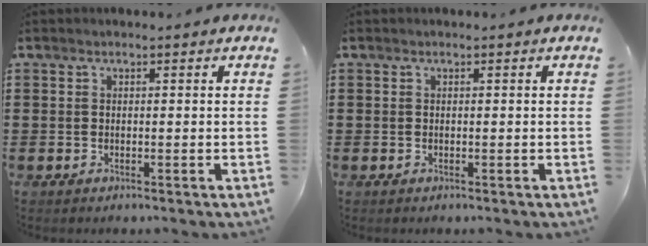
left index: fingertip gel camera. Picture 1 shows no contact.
{"total": 0.0}